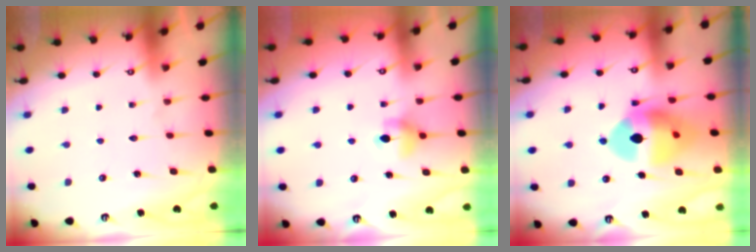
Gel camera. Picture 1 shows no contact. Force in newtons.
{"total": 5.9, "press": 5.9, "slide": 0.6}
{"total": 14.6, "press": 14.5, "slide": 2.0}